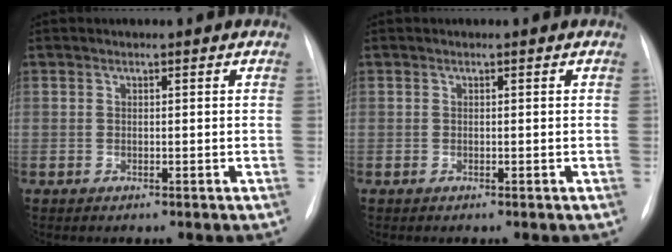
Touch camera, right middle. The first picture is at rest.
{"total": 0.0}